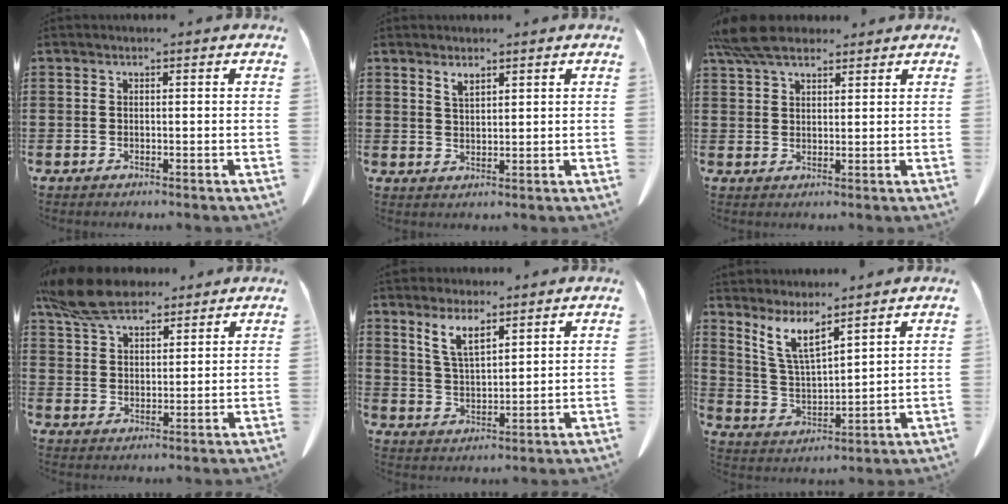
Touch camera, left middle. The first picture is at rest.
{"total": 2.1, "force": [1.7, 0.5, 1.1], "torque": [-0.025, -0.001, 0.033]}
{"total": 6.7, "force": [5.5, 2.1, 3.2], "torque": [-0.079, -0.004, 0.105]}
{"total": 9.3, "force": [7.6, 3.2, 4.2], "torque": [-0.108, -0.010, 0.147]}
{"total": 6.2, "force": [4.4, 2.0, 3.8], "torque": [-0.087, -0.008, 0.080]}
{"total": 6.4, "force": [4.8, 0.9, 4.1], "torque": [-0.096, -0.028, 0.086]}